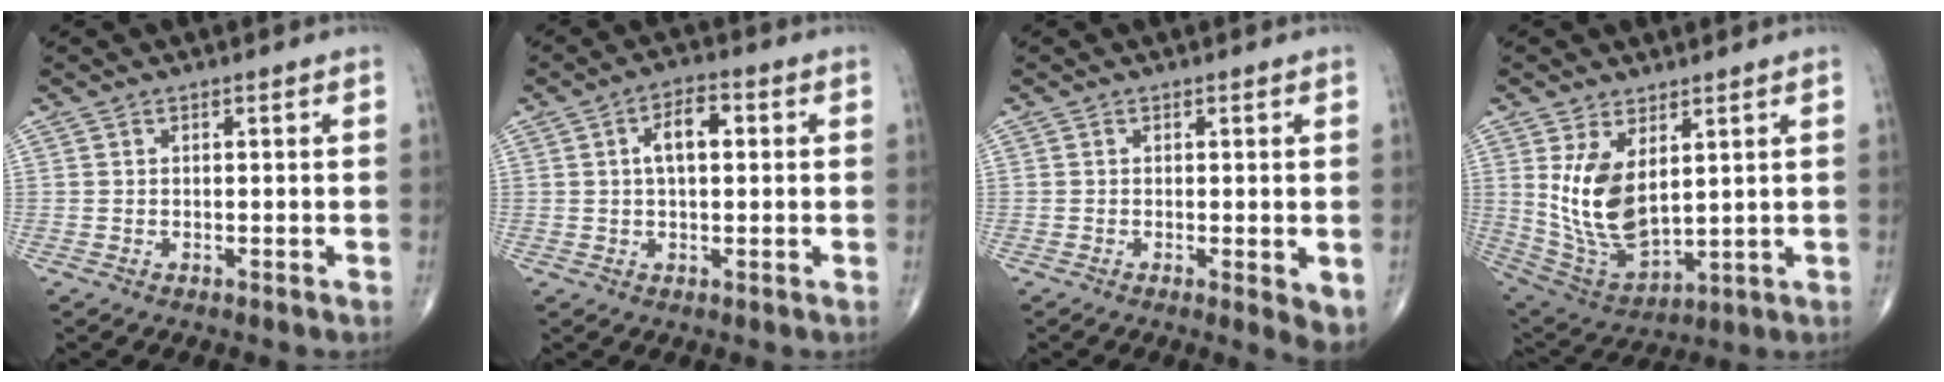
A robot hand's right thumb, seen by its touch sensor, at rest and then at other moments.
{"total": 6.2, "force": [1.2, 3.1, 5.3], "torque": [-0.085, 0.012, 0.014]}
{"total": 4.0, "force": [-0.7, 1.1, 3.8], "torque": [-0.053, -0.012, -0.012]}
{"total": 12.9, "force": [3.4, 6.8, 10.4], "torque": [-0.186, -0.025, 0.088]}